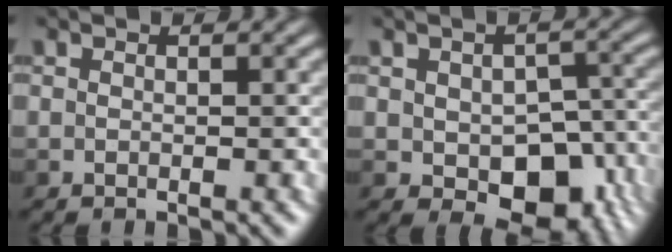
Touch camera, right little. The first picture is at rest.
{"total": 7.0, "force": [-2.9, 4.2, 4.8], "torque": [-0.071, -0.012, -0.036]}